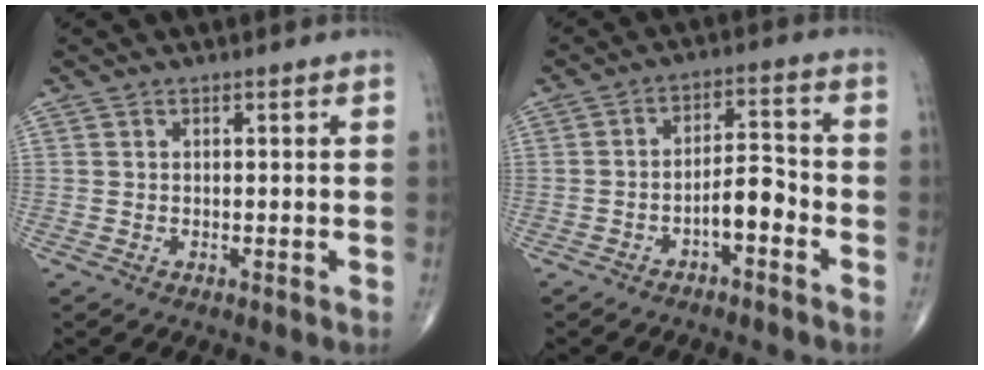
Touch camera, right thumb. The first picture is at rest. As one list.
[{"total": 6.0, "force": [-2.8, 2.4, 4.7], "torque": [-0.065, 0.037, -0.046]}]